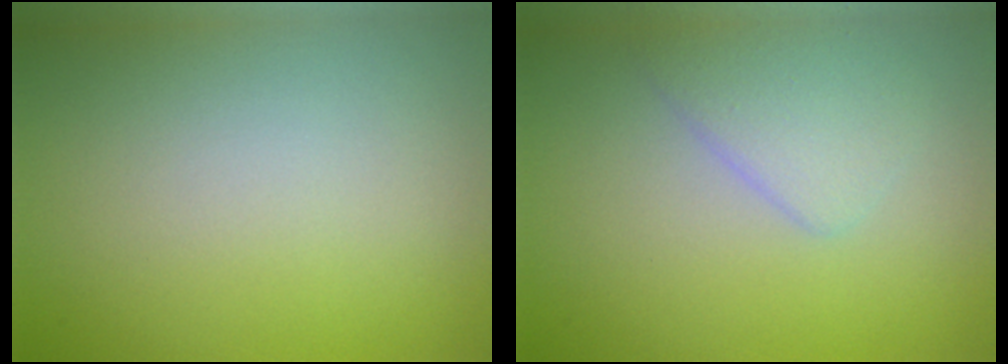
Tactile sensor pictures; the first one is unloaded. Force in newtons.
{"total": 2.4, "press": 2.4, "slide": 0.1}